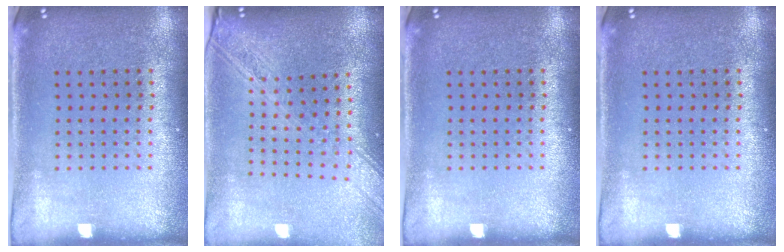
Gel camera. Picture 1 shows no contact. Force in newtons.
{"total": 2.0, "press": 1.8, "slide": 1.0}
{"total": 0.0}
{"total": 0.0}